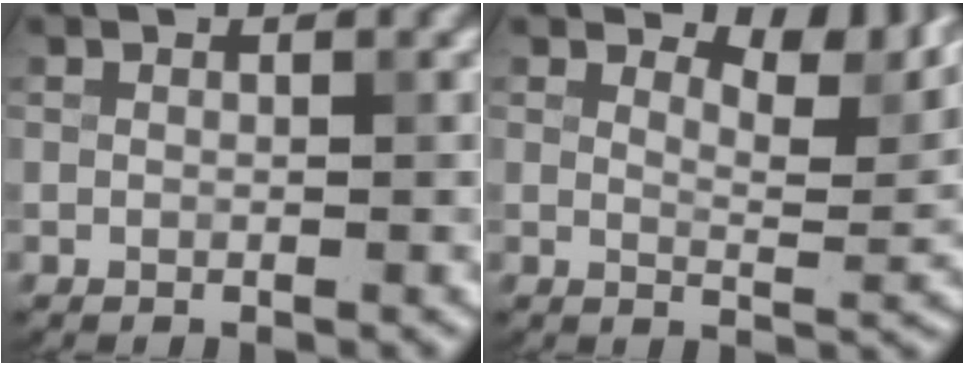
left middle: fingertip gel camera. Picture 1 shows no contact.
{"total": 6.1, "force": [5.0, 1.8, 3.0], "torque": [-0.040, 0.004, 0.068]}